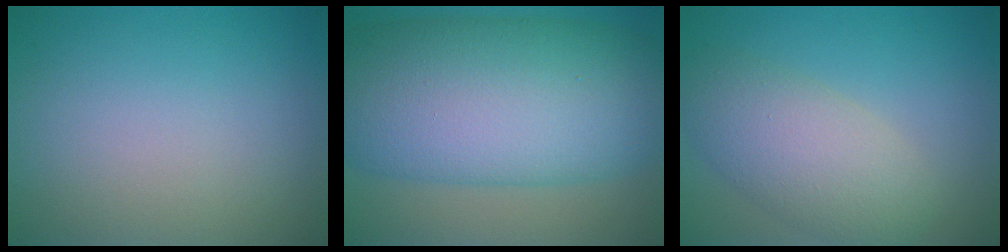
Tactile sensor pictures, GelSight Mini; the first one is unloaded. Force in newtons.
{"total": 14.9, "press": 14.9, "slide": 0.0}
{"total": 5.6, "press": 5.6, "slide": 0.1}